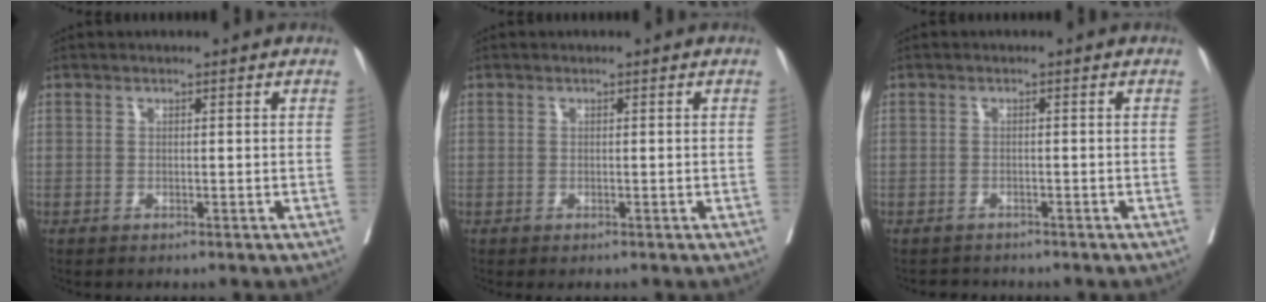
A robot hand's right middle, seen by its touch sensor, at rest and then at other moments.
{"total": 0.0}
{"total": 2.0, "force": [-1.8, 0.8, -0.3], "torque": [0.001, -0.003, -0.031]}